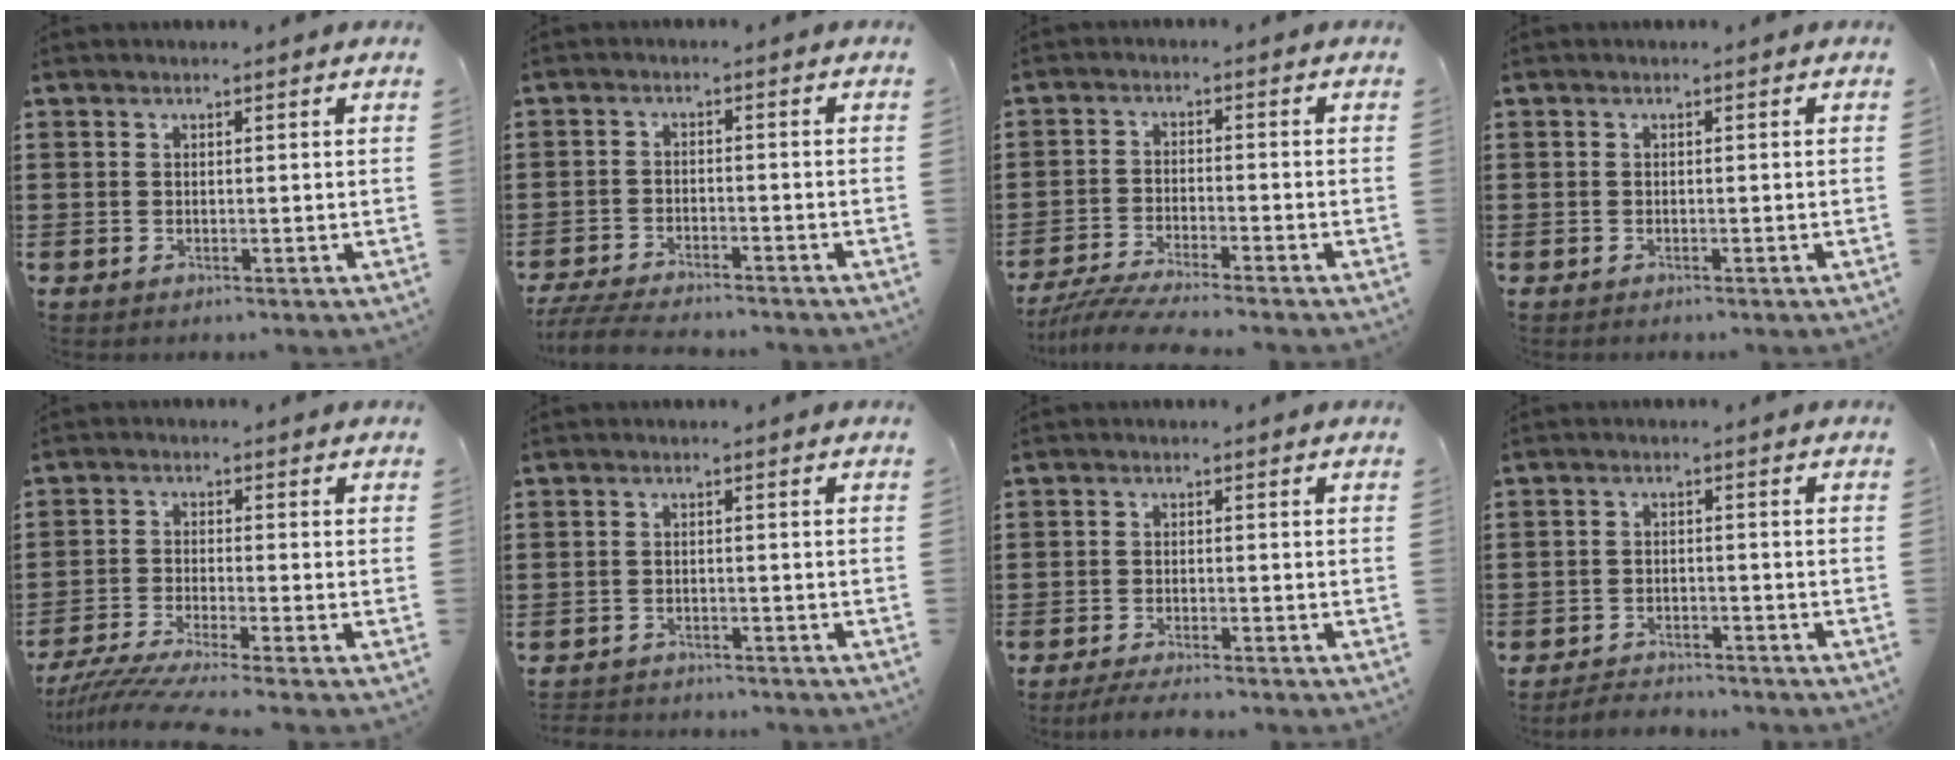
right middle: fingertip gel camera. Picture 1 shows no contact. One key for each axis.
{"total": 4.5, "fx": -4.3, "fy": 0.3, "fz": 1.2, "tx": -0.040, "ty": -0.009, "tz": -0.090}
{"total": 4.7, "fx": -4.4, "fy": -0.1, "fz": 1.7, "tx": -0.043, "ty": -0.014, "tz": -0.089}
{"total": 0.0}
{"total": 4.7, "fx": -4.2, "fy": -0.3, "fz": 2.2, "tx": -0.066, "ty": -0.027, "tz": -0.087}
{"total": 1.8, "fx": -1.8, "fy": 0.2, "fz": -0.1, "tx": -0.005, "ty": 0.000, "tz": -0.040}
{"total": 2.4, "fx": -2.4, "fy": 0.0, "fz": 0.7, "tx": -0.012, "ty": 0.001, "tz": -0.047}
{"total": 3.1, "fx": -3.1, "fy": 0.5, "fz": -0.2, "tx": -0.004, "ty": -0.001, "tz": -0.067}